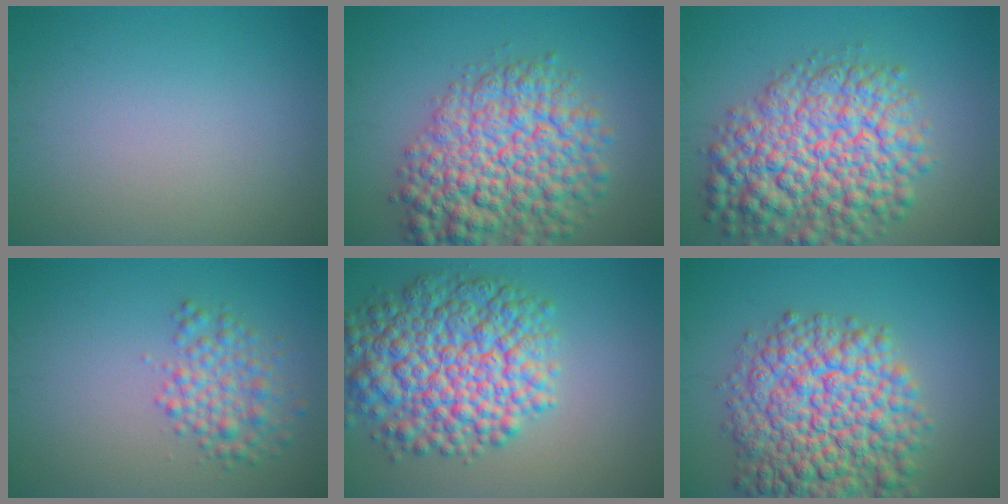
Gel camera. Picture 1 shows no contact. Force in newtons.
{"total": 10.0, "press": 10.0, "slide": 0.4}
{"total": 10.4, "press": 10.4, "slide": 0.4}
{"total": 3.5, "press": 3.5, "slide": 0.1}
{"total": 10.4, "press": 10.3, "slide": 0.3}
{"total": 11.7, "press": 11.7, "slide": 0.4}